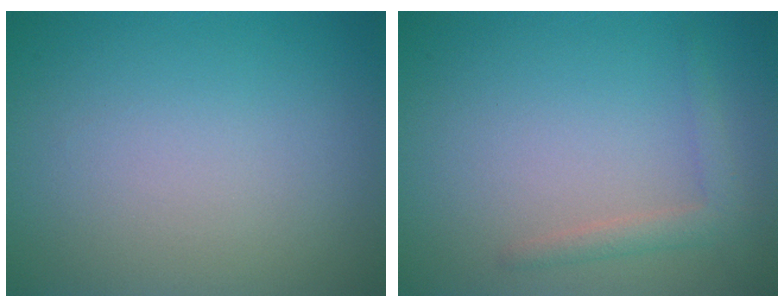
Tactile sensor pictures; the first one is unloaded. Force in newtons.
{"total": 1.8, "press": 1.8, "slide": 0.2}